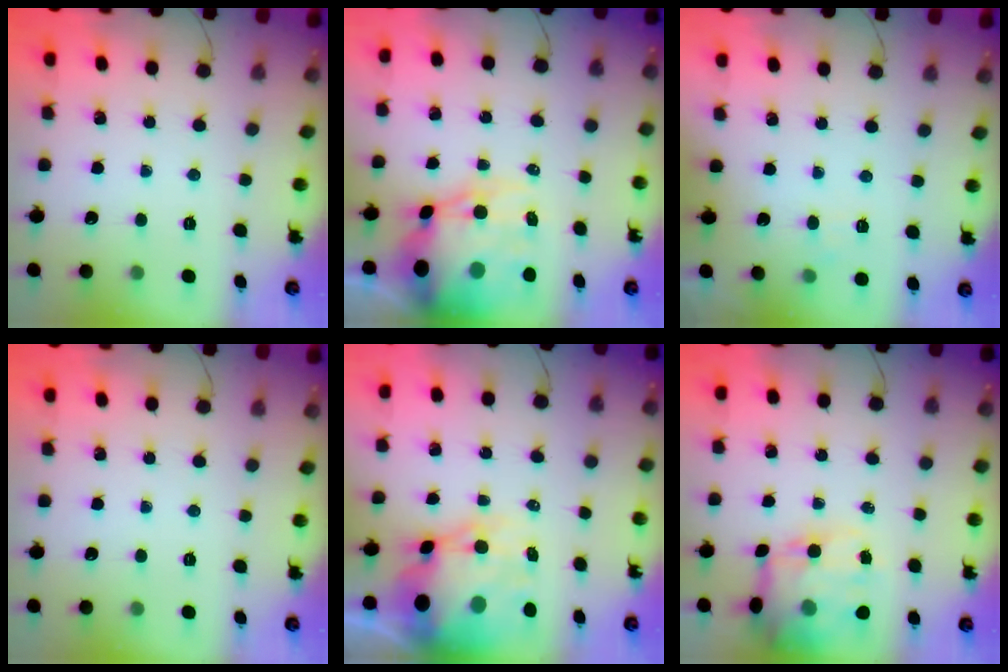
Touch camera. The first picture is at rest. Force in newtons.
{"total": 19.9, "press": 19.4, "slide": 4.6}
{"total": 3.9, "press": 3.7, "slide": 1.1}
{"total": 0.0}
{"total": 13.9, "press": 13.4, "slide": 3.7}
{"total": 14.3, "press": 13.9, "slide": 3.5}